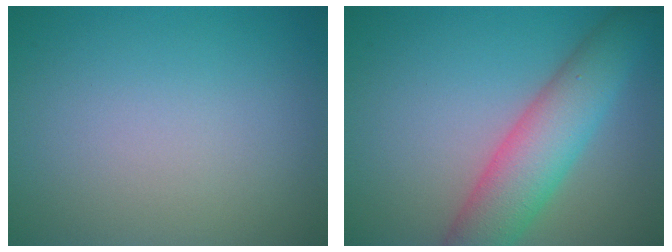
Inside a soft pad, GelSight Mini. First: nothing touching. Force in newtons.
{"total": 6.7, "press": 6.7, "slide": 0.4}